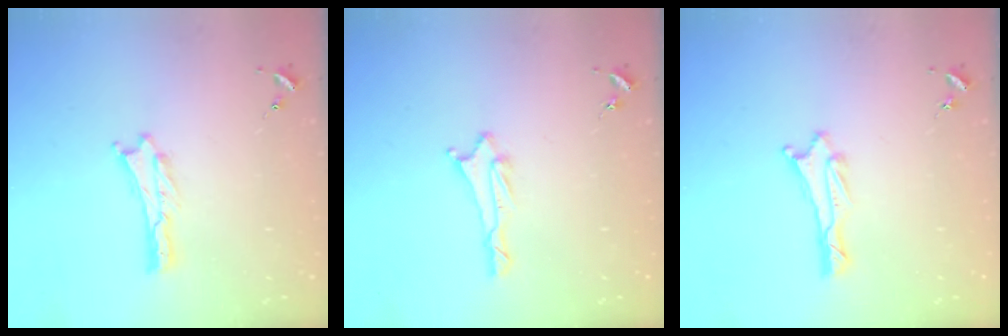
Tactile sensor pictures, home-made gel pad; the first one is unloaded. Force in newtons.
{"total": 1.7, "press": 1.6, "slide": 0.5}
{"total": 1.1, "press": 1.1, "slide": 0.1}